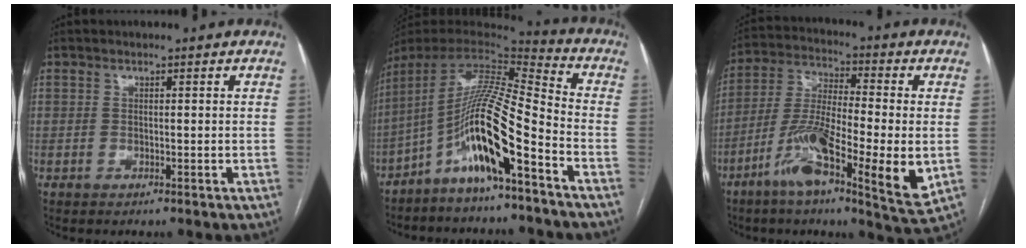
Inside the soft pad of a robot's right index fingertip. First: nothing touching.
{"total": 14.5, "force": [-7.2, 0.5, 12.6], "torque": [-0.235, 0.009, -0.135]}
{"total": 16.2, "force": [-5.1, 2.4, 15.2], "torque": [-0.281, -0.016, -0.092]}